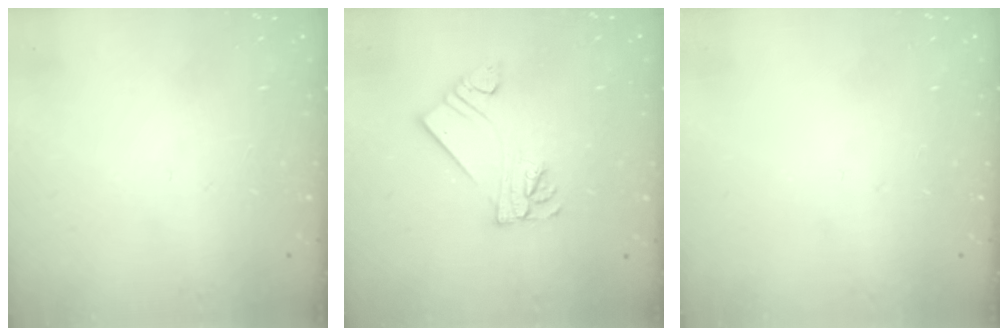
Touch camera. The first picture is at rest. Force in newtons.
{"total": 7.9, "press": 7.9, "slide": 0.8}
{"total": 0.0}